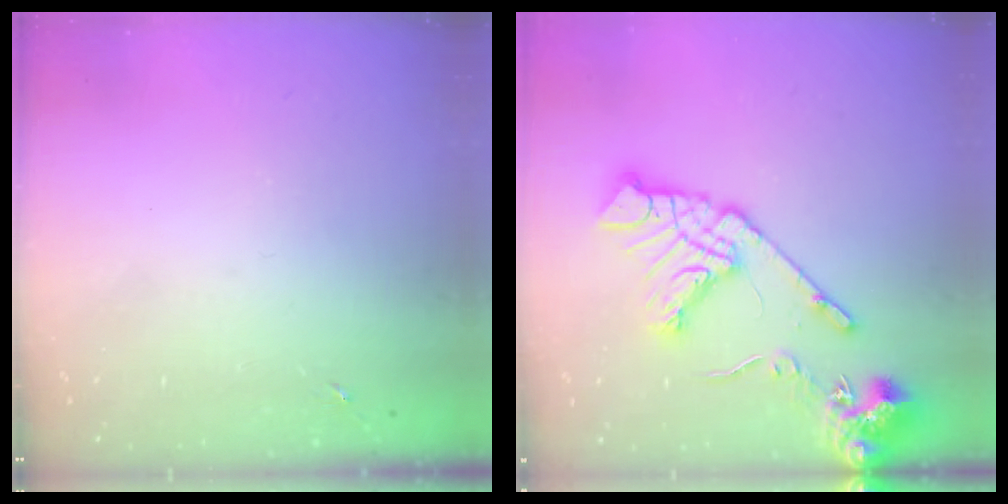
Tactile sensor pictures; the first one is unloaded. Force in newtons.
{"total": 18.2, "press": 18.0, "slide": 2.5}